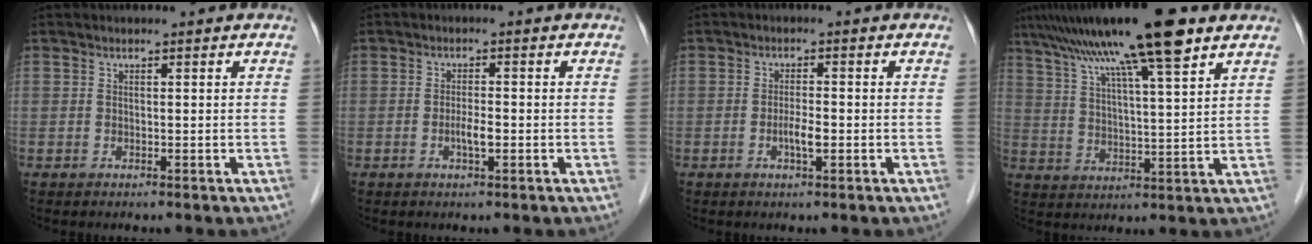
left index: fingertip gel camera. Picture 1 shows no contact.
{"total": 2.4, "force": [-0.8, 0.4, 2.2], "torque": [-0.042, 0.001, -0.014]}
{"total": 2.7, "force": [-0.9, 0.5, 2.5], "torque": [-0.049, 0.000, -0.015]}
{"total": 16.6, "force": [11.4, 0.8, 12.0], "torque": [-0.205, 0.040, 0.184]}